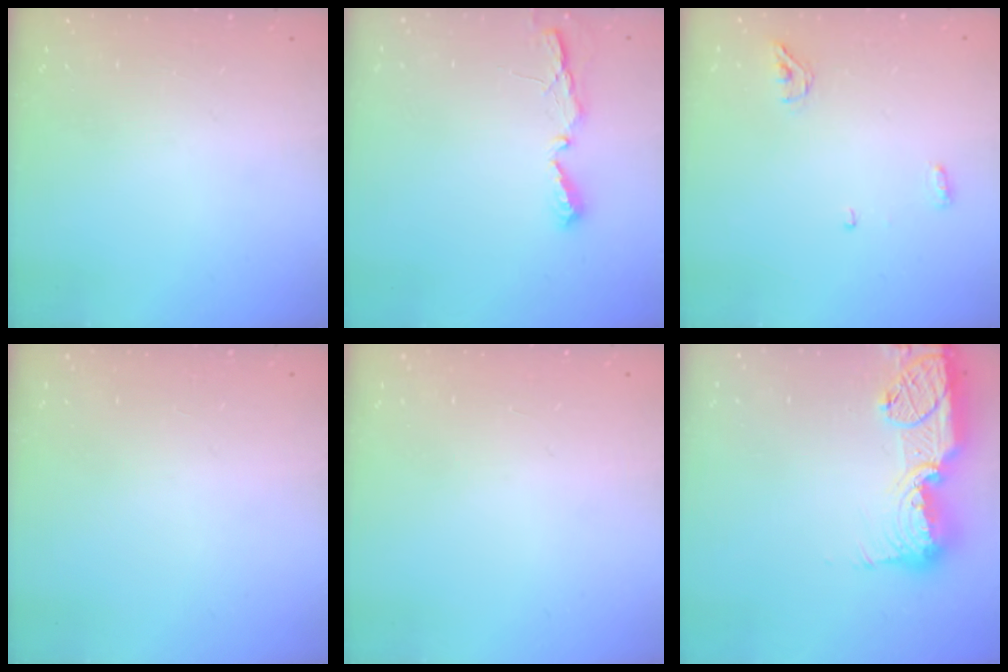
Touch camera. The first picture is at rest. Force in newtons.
{"total": 4.5, "press": 4.5, "slide": 0.4}
{"total": 4.3, "press": 4.0, "slide": 1.4}
{"total": 1.1, "press": 0.8, "slide": 0.7}
{"total": 0.9, "press": 0.9, "slide": 0.0}
{"total": 17.3, "press": 17.2, "slide": 1.5}